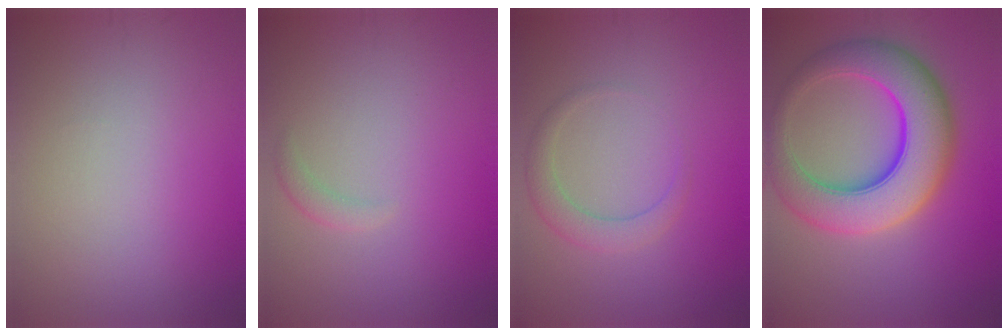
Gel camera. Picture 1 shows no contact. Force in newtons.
{"total": 1.1, "press": 1.1, "slide": 0.0}
{"total": 2.3, "press": 2.3, "slide": 0.1}
{"total": 9.9, "press": 9.9, "slide": 0.3}